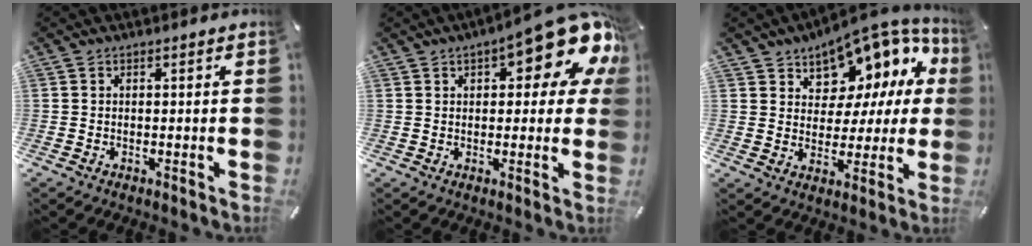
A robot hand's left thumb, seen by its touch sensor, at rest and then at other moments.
{"total": 17.0, "force": [8.9, 6.5, 12.9], "torque": [-0.160, -0.059, 0.142]}
{"total": 10.7, "force": [7.7, 6.8, 3.1], "torque": [-0.048, -0.079, 0.137]}